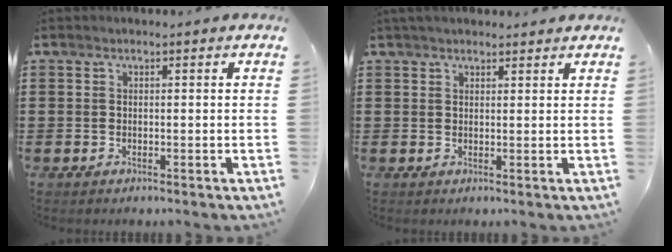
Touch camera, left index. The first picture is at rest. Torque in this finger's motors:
{"motor_torque": [0.29, -0.33, 0.58, 0.15]}